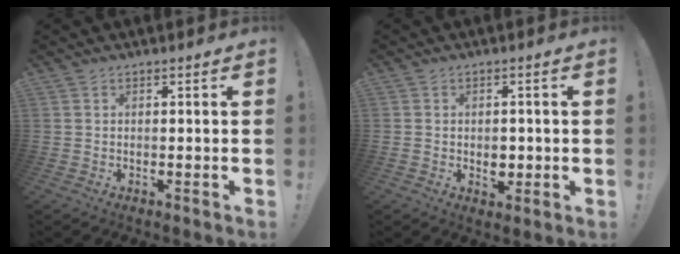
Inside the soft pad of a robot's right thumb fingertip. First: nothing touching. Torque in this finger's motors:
{"motor_torque": [-0.10, 0.24, -0.11, 0.10, 0.00]}